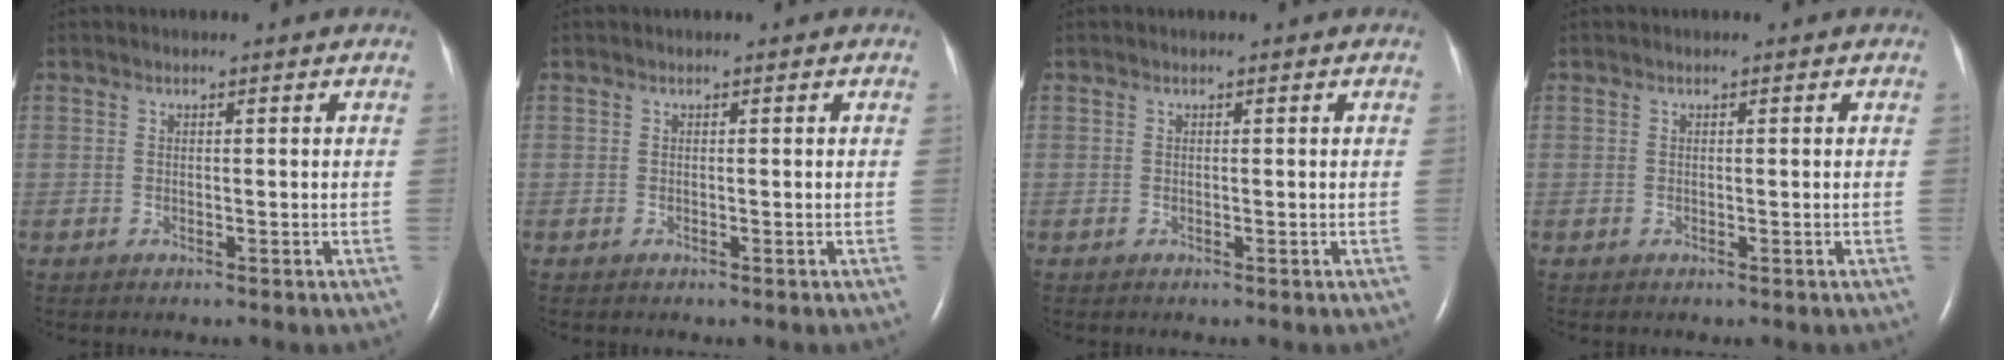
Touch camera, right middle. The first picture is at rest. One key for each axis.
{"total": 0.0}
{"total": 0.0}
{"total": 0.0}